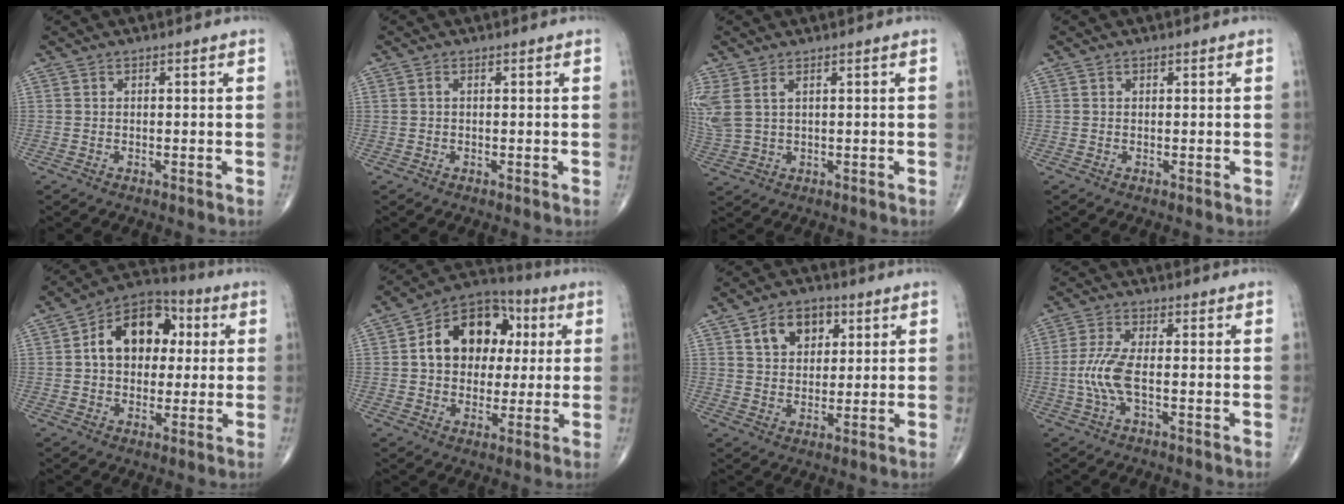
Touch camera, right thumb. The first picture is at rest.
{"total": 0.7, "force": [0.2, 0.3, 0.6], "torque": [-0.017, 0.006, 0.005]}
{"total": 6.6, "force": [2.5, 3.3, 5.2], "torque": [-0.146, 0.006, 0.062]}
{"total": 0.0}
{"total": 14.6, "force": [2.5, 10.3, 10.1], "torque": [-0.119, 0.019, 0.029]}
{"total": 16.2, "force": [2.8, 12.0, 10.5], "torque": [-0.122, 0.017, 0.037]}
{"total": 8.8, "force": [3.7, 6.1, 5.1], "torque": [-0.050, -0.012, 0.061]}
{"total": 6.3, "force": [-1.1, 1.8, 5.9], "torque": [-0.152, 0.005, -0.027]}